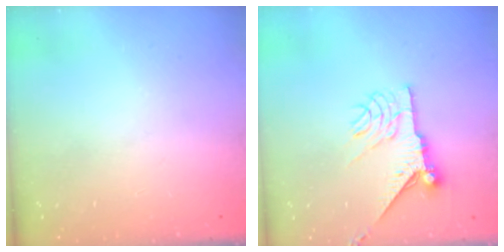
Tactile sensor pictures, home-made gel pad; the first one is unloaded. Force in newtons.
{"total": 10.2, "press": 10.2, "slide": 0.5}